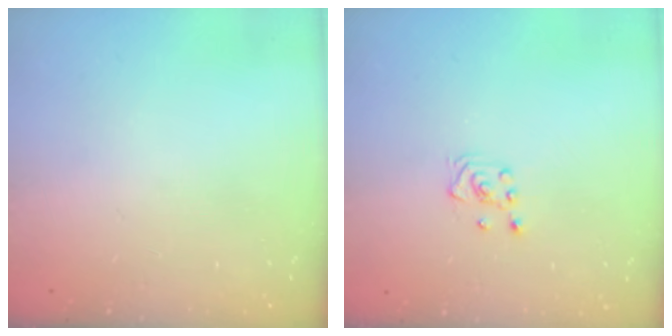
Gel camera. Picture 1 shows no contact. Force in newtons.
{"total": 3.0, "press": 2.9, "slide": 0.9}